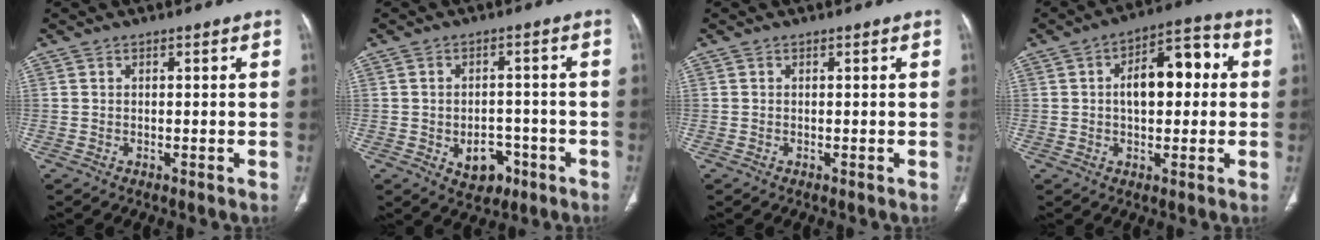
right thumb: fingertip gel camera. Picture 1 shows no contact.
{"total": 6.5, "force": [-2.6, 4.7, 3.6], "torque": [-0.024, 0.022, -0.028]}
{"total": 0.0}
{"total": 11.7, "force": [1.3, 6.3, 9.7], "torque": [-0.124, 0.033, 0.014]}